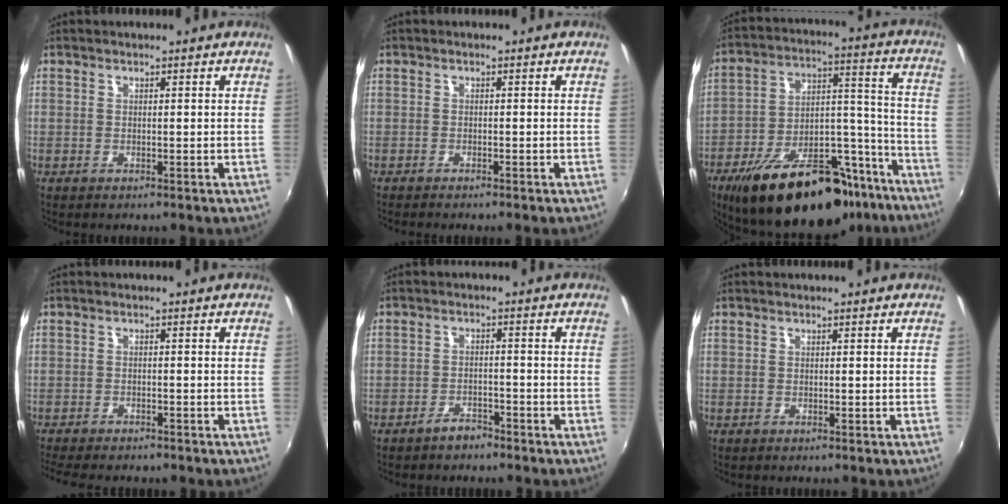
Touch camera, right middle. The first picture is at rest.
{"total": 1.1, "force": [-1.0, -0.2, 0.4], "torque": [-0.013, -0.003, -0.016]}
{"total": 28.7, "force": [-20.7, 11.8, 15.9], "torque": [-0.254, 0.029, -0.287]}
{"total": 8.0, "force": [-6.9, 1.9, 3.5], "torque": [-0.084, -0.021, -0.108]}
{"total": 2.9, "force": [-2.6, 1.1, 0.9], "torque": [-0.027, 0.007, -0.038]}
{"total": 0.0}